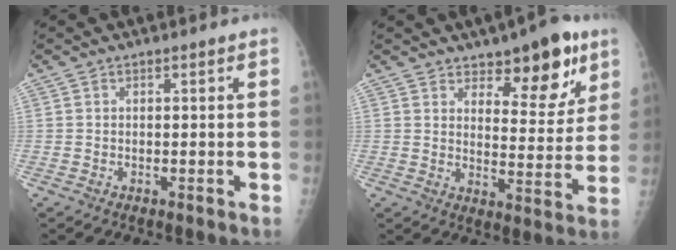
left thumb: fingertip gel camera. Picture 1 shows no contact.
{"total": 11.8, "force": [7.4, 5.2, 7.6], "torque": [-0.063, -0.047, 0.109]}